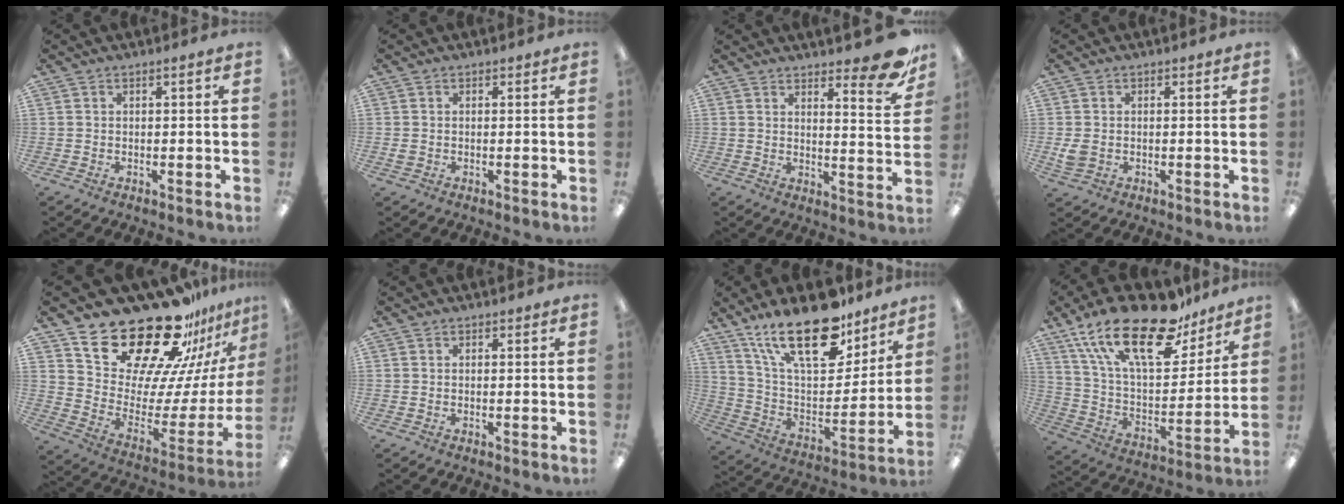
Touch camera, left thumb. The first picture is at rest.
{"total": 1.2, "force": [0.1, 1.1, 0.4], "torque": [-0.007, 0.005, 0.000]}
{"total": 10.3, "force": [8.3, 2.6, 5.5], "torque": [-0.057, -0.061, 0.139]}
{"total": 3.8, "force": [0.0, 3.2, 1.9], "torque": [-0.016, 0.000, 0.001]}
{"total": 26.7, "force": [21.4, 11.1, 11.4], "torque": [-0.173, -0.163, 0.383]}
{"total": 0.0}
{"total": 24.2, "force": [16.9, 10.0, 14.2], "torque": [-0.252, -0.098, 0.295]}
{"total": 25.8, "force": [17.0, 10.8, 16.1], "torque": [-0.279, -0.095, 0.291]}